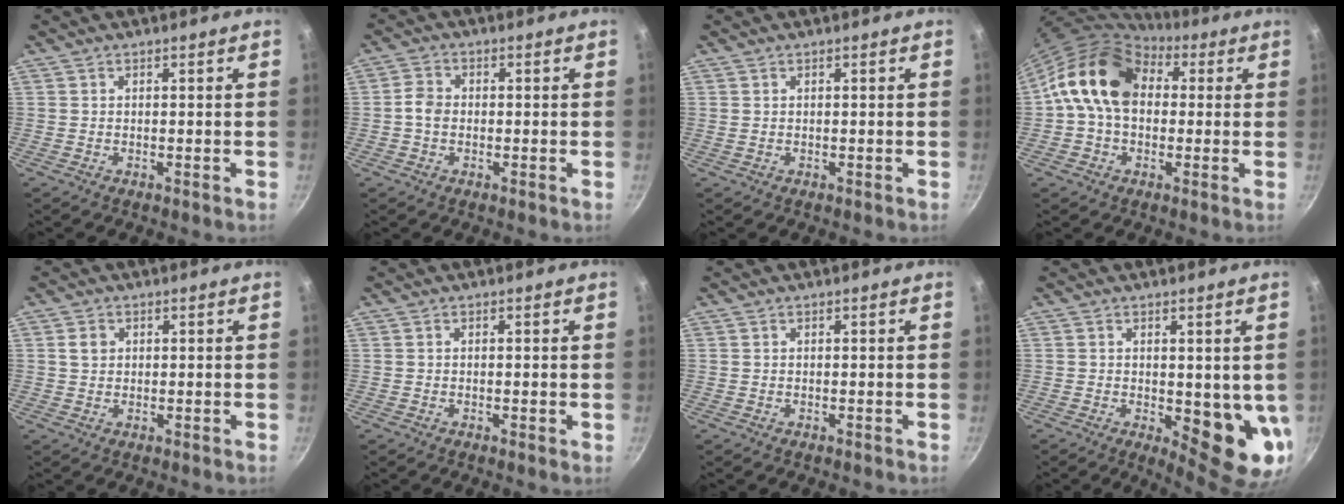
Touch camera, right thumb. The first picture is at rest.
{"total": 3.3, "force": [-0.4, 2.6, 2.1], "torque": [-0.039, 0.012, -0.015]}
{"total": 0.0}
{"total": 14.0, "force": [2.3, 10.3, 9.2], "torque": [-0.127, 0.022, 0.021]}
{"total": 2.4, "force": [0.6, 2.0, 1.2], "torque": [-0.013, 0.003, 0.010]}
{"total": 0.7, "force": [-0.1, 0.3, 0.6], "torque": [-0.009, 0.001, -0.002]}
{"total": 0.0}
{"total": 10.8, "force": [-0.4, 4.5, 9.8], "torque": [-0.102, -0.022, 0.004]}